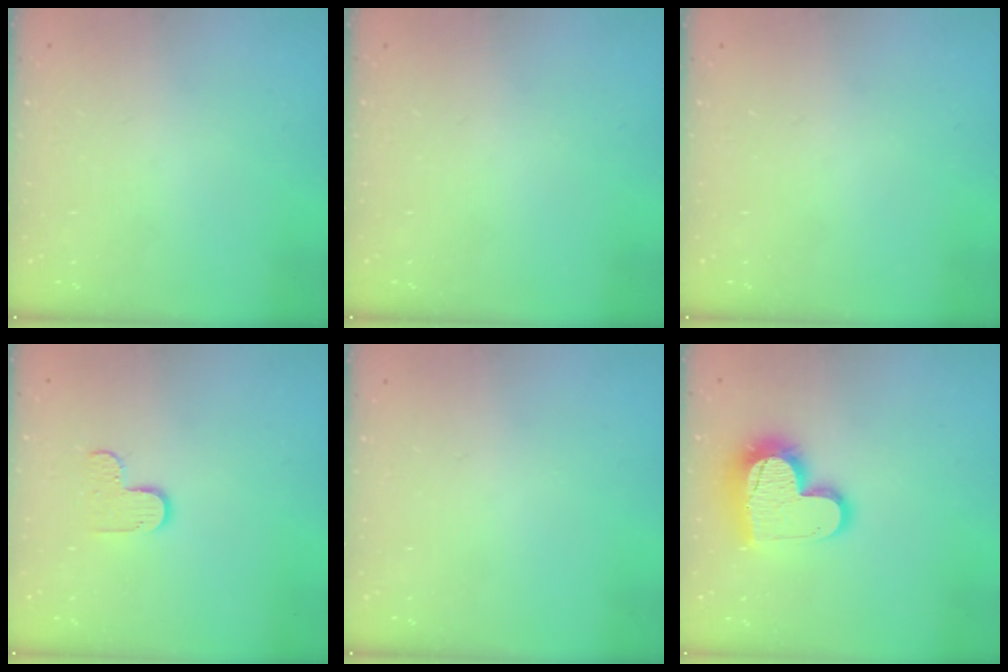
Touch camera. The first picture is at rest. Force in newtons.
{"total": 0.0}
{"total": 0.0}
{"total": 5.7, "press": 5.7, "slide": 0.3}
{"total": 0.0}
{"total": 15.9, "press": 15.9, "slide": 1.1}